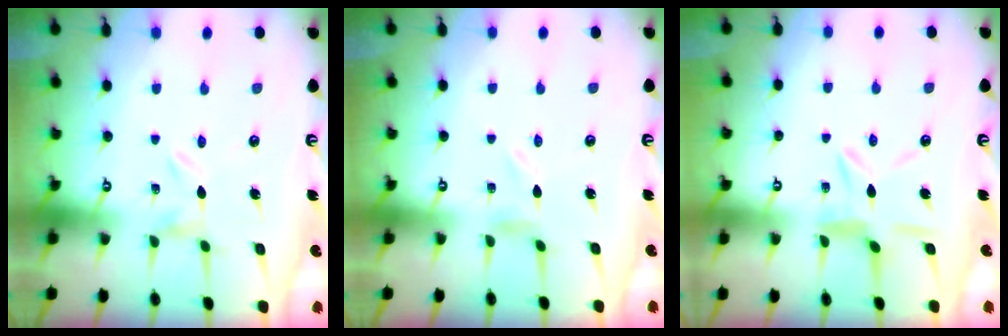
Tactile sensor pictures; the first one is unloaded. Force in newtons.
{"total": 0.0}
{"total": 7.9, "press": 7.9, "slide": 0.7}